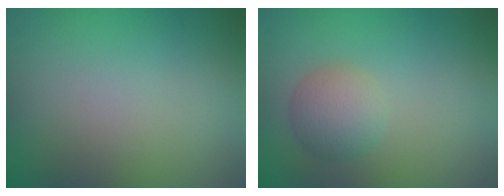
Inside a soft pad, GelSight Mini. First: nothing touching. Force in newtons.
{"total": 2.5, "press": 2.5, "slide": 0.1}